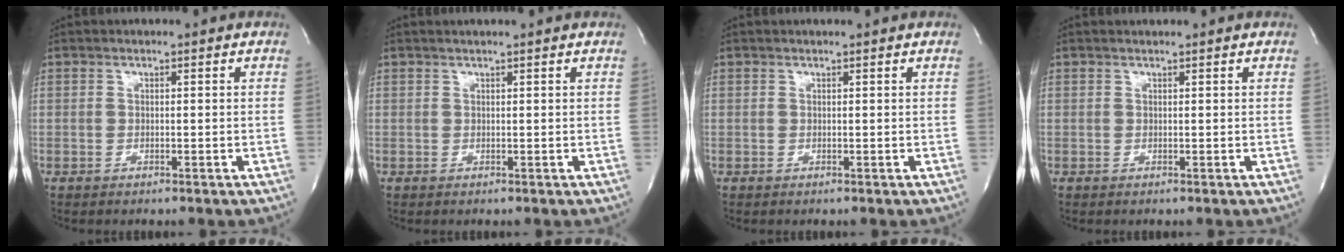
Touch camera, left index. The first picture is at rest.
{"total": 2.3, "force": [2.1, -0.3, 1.1], "torque": [-0.015, 0.014, 0.031]}
{"total": 1.2, "force": [1.1, -0.2, 0.4], "torque": [-0.008, 0.003, 0.016]}
{"total": 0.9, "force": [0.9, -0.1, 0.2], "torque": [-0.007, 0.008, 0.018]}